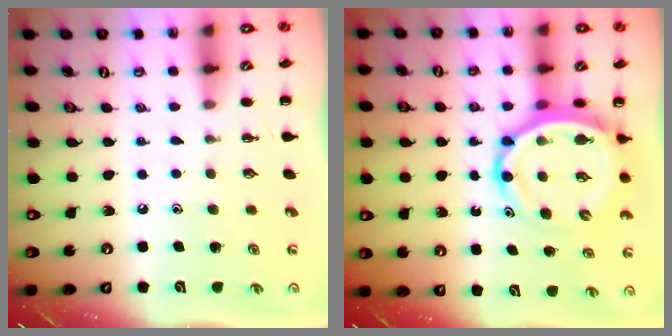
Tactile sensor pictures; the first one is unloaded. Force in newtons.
{"total": 10.3, "press": 9.9, "slide": 2.8}